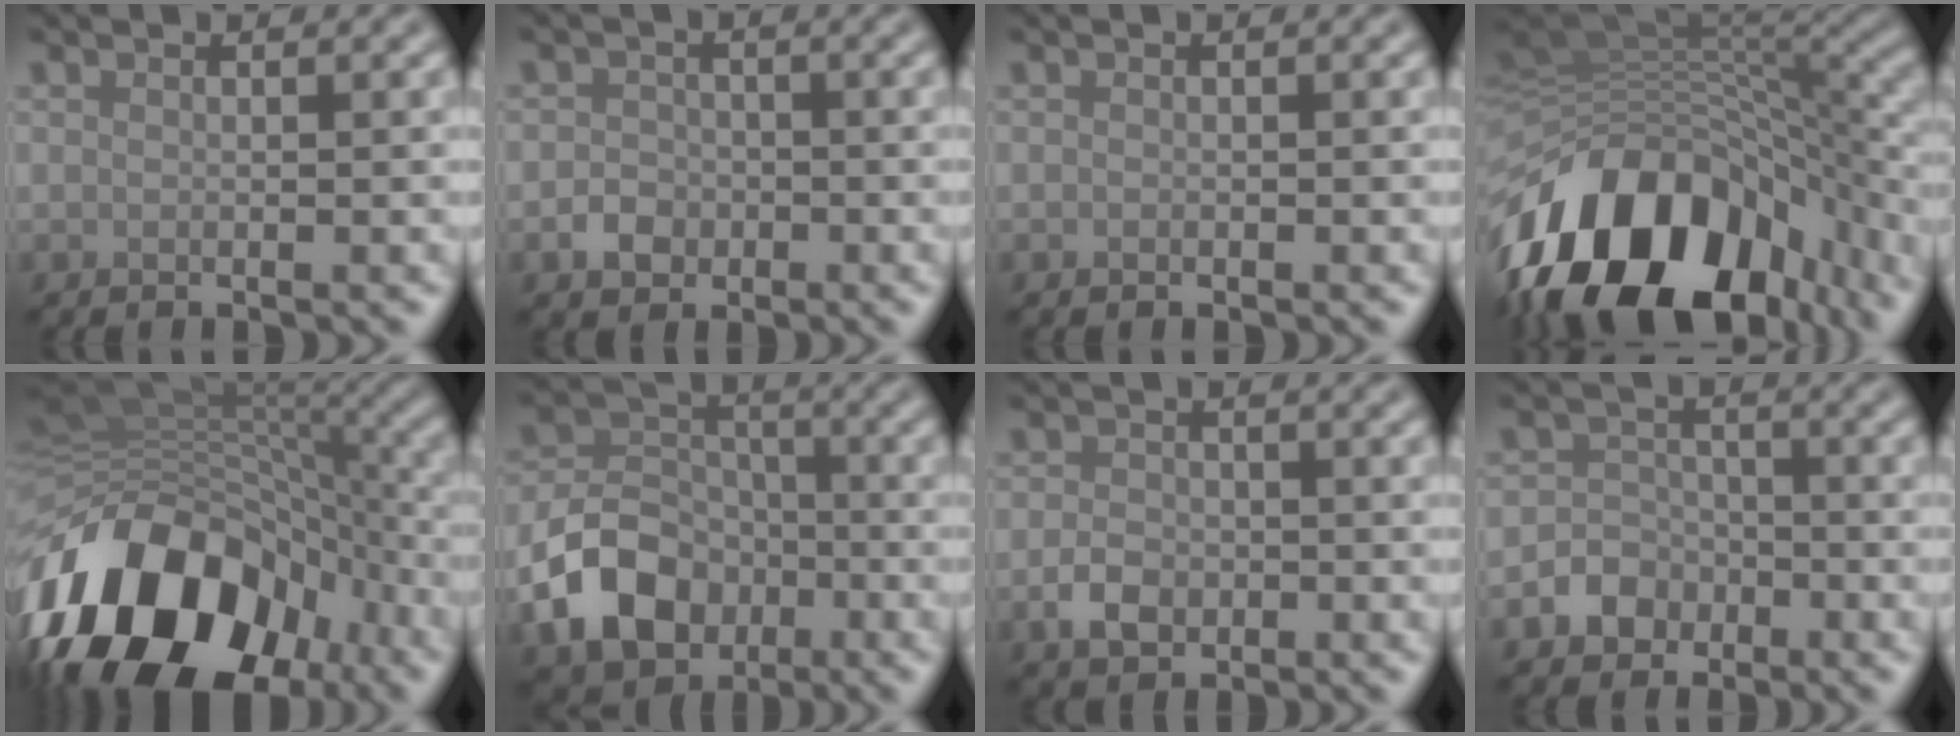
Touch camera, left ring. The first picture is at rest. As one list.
[{"total": 1.9, "force": [-0.7, 1.7, 0.7], "torque": [-0.003, 0.001, -0.017]}, {"total": 0.0}, {"total": 16.8, "force": [-8.4, 10.1, 10.5], "torque": [-0.205, -0.009, -0.127]}, {"total": 16.0, "force": [-8.3, 10.1, 9.1], "torque": [-0.177, 0.005, -0.142]}, {"total": 7.5, "force": [-3.1, 5.5, 3.9], "torque": [-0.074, -0.002, -0.065]}, {"total": 2.4, "force": [-0.8, 1.9, 1.4], "torque": [-0.023, 0.000, -0.021]}, {"total": 3.1, "force": [-1.5, 2.6, 0.7], "torque": [0.008, 0.008, -0.037]}]